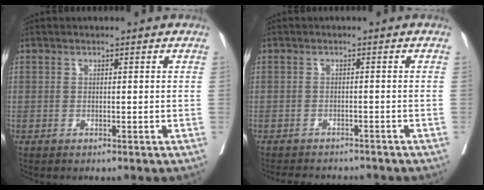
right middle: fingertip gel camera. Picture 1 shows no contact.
{"total": 7.2, "force": [-6.6, 2.0, 1.8], "torque": [-0.020, -0.003, -0.085]}